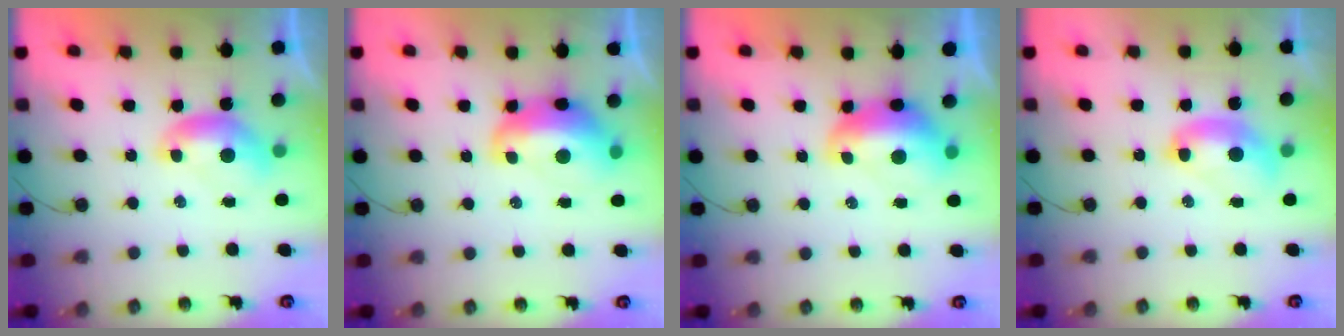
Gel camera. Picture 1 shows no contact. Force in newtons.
{"total": 5.6, "press": 5.5, "slide": 1.0}
{"total": 2.9, "press": 2.8, "slide": 0.7}
{"total": 2.8, "press": 2.8, "slide": 0.1}